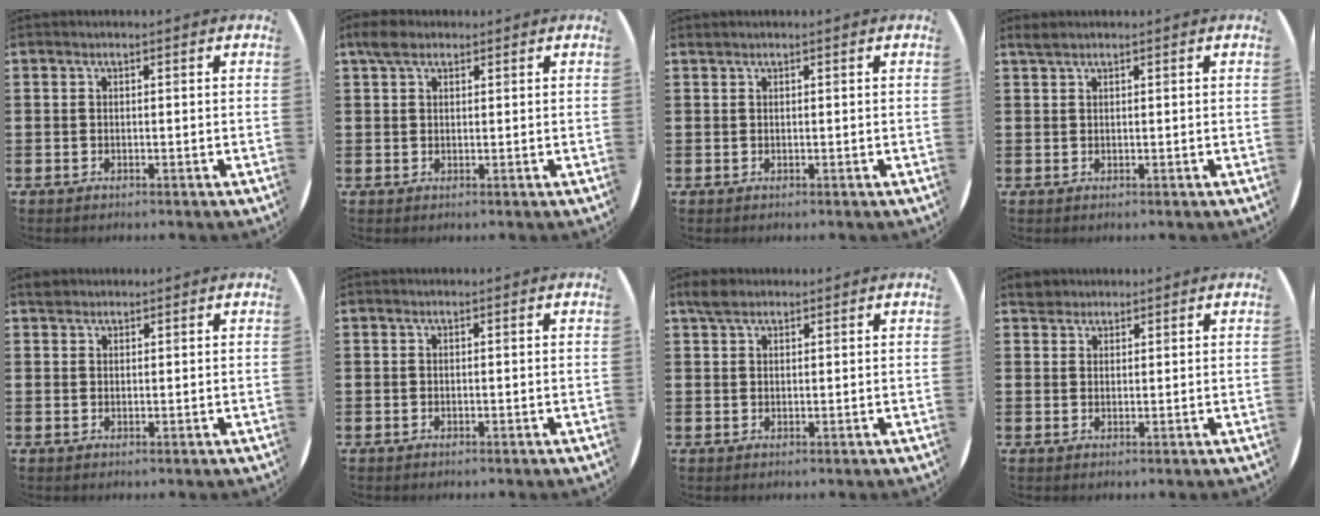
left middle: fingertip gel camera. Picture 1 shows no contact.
{"total": 2.4, "force": [1.9, 1.2, 1.0], "torque": [-0.016, 0.003, 0.034]}
{"total": 0.0}
{"total": 1.0, "force": [0.9, 0.1, 0.4], "torque": [-0.010, 0.001, 0.018]}
{"total": 1.1, "force": [1.0, 0.4, 0.1], "torque": [0.003, 0.000, 0.019]}
{"total": 0.0}
{"total": 2.4, "force": [2.0, 1.0, 0.8], "torque": [-0.012, 0.003, 0.037]}
{"total": 2.2, "force": [2.0, 1.0, 0.0], "torque": [0.002, 0.001, 0.039]}